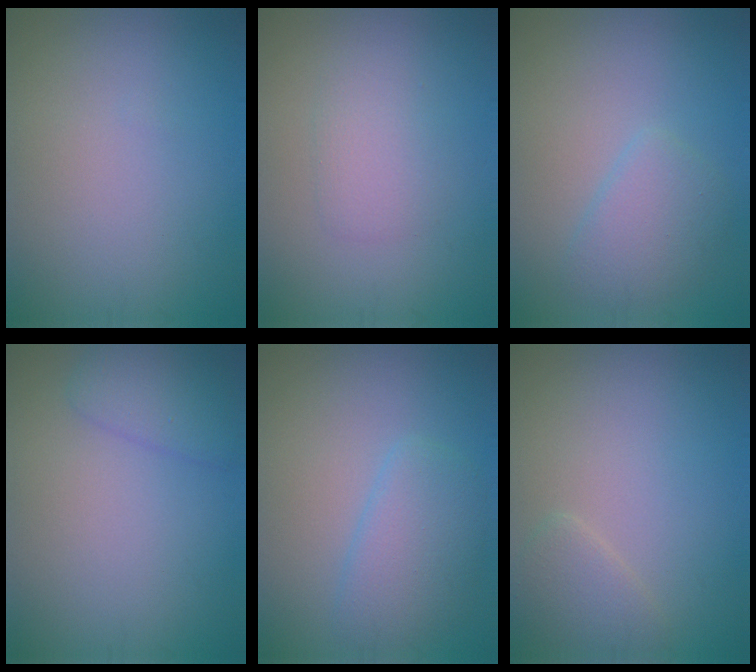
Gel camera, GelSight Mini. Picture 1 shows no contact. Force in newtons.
{"total": 1.9, "press": 1.9, "slide": 0.0}
{"total": 2.7, "press": 2.7, "slide": 0.2}
{"total": 2.2, "press": 2.2, "slide": 0.1}
{"total": 3.3, "press": 3.3, "slide": 0.2}
{"total": 1.8, "press": 1.8, "slide": 0.1}